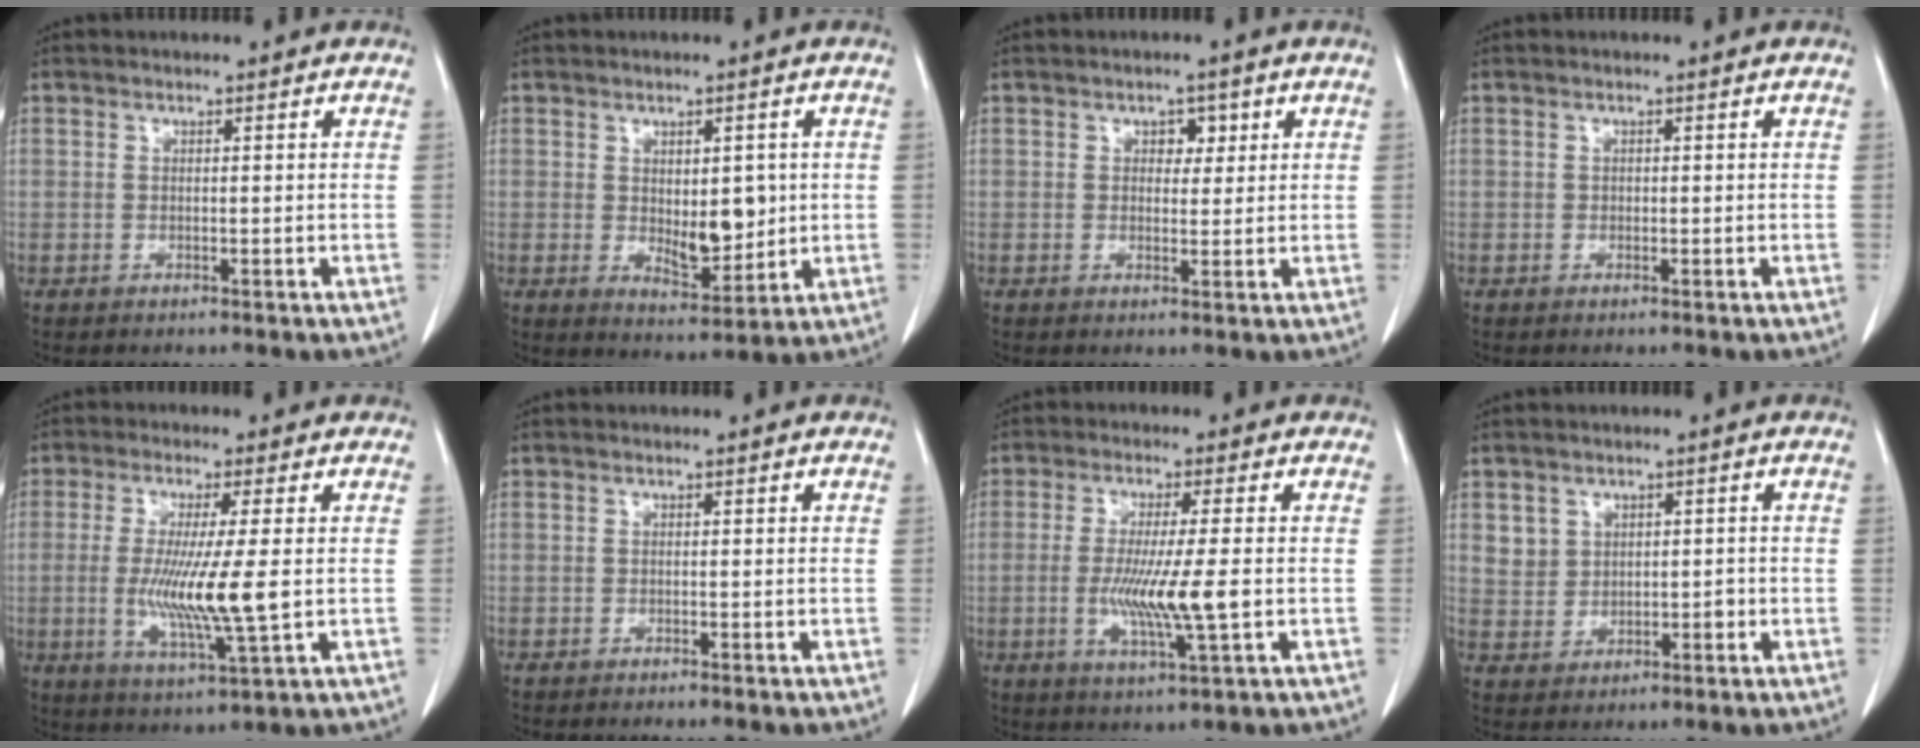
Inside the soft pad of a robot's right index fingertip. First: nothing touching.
{"total": 6.3, "force": [0.4, 3.1, 5.5], "torque": [-0.078, -0.008, 0.018]}
{"total": 2.4, "force": [1.0, 1.7, 1.5], "torque": [-0.013, 0.004, 0.012]}
{"total": 0.0}
{"total": 10.6, "force": [-0.8, 0.0, 10.6], "torque": [-0.206, -0.026, -0.016]}
{"total": 0.8, "force": [-0.7, -0.3, 0.3], "torque": [-0.009, 0.000, -0.014]}
{"total": 9.0, "force": [-1.4, 0.0, 8.9], "torque": [-0.168, -0.018, -0.027]}
{"total": 3.8, "force": [0.9, 3.4, 1.5], "torque": [-0.020, 0.008, 0.022]}